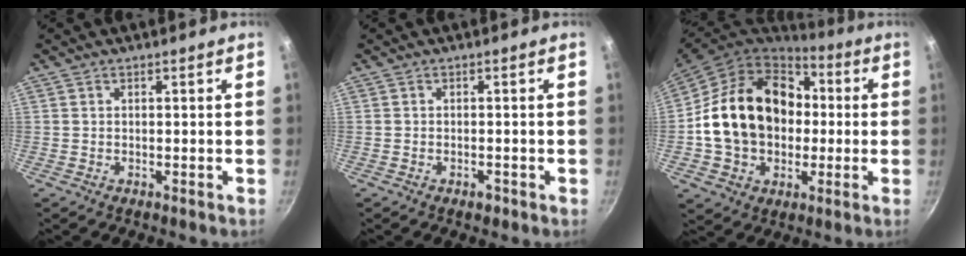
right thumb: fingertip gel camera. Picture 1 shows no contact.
{"total": 1.5, "force": [-0.9, 0.8, 0.9], "torque": [-0.014, 0.006, -0.010]}
{"total": 21.9, "force": [1.0, 17.0, 13.9], "torque": [-0.223, 0.042, 0.021]}